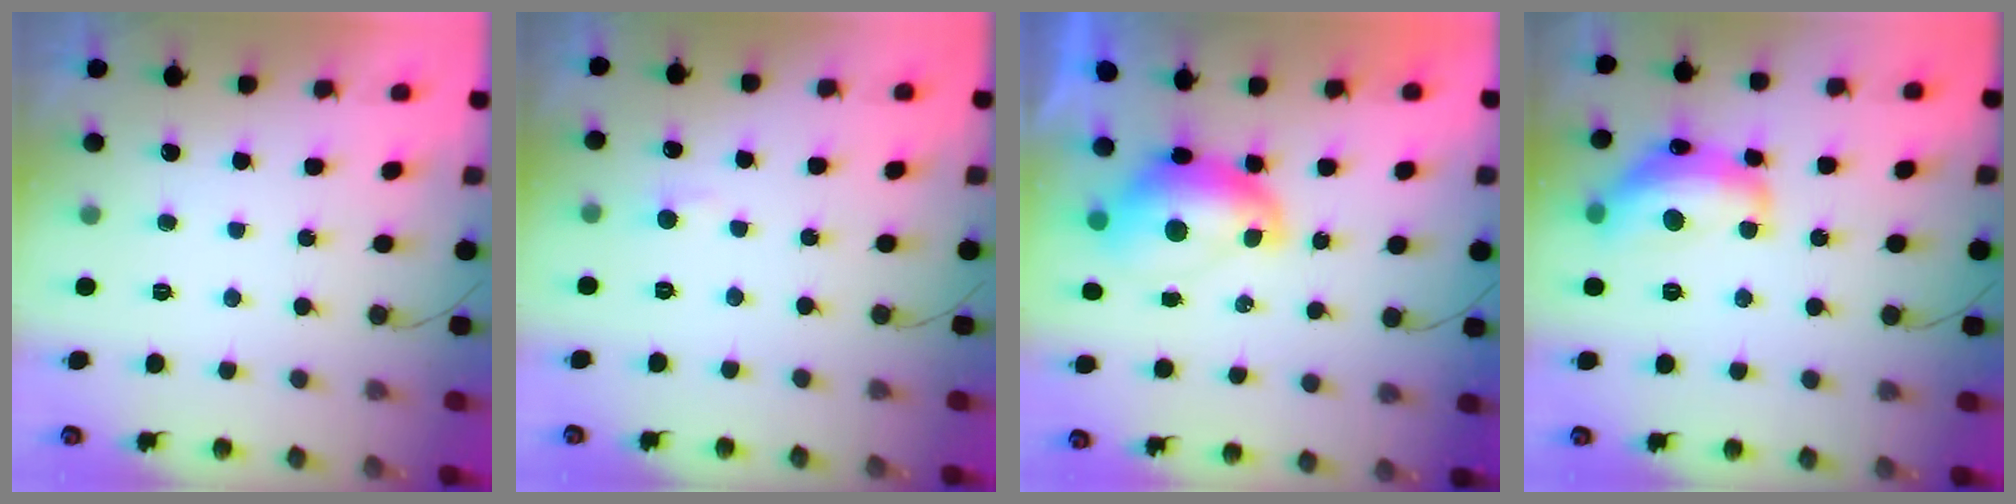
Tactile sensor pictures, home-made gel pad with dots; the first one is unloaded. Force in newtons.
{"total": 4.2, "press": 4.2, "slide": 0.6}
{"total": 9.6, "press": 9.5, "slide": 1.1}
{"total": 16.2, "press": 16.2, "slide": 0.6}